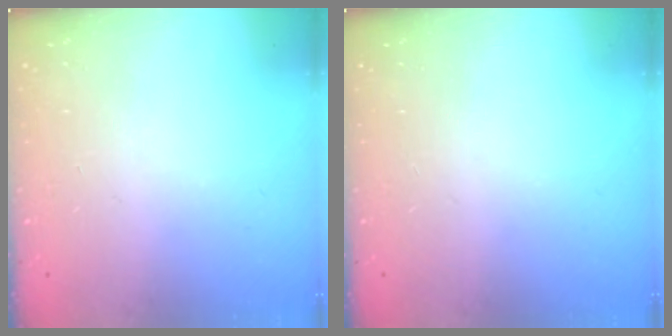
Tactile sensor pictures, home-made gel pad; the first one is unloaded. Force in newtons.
{"total": 0.0}